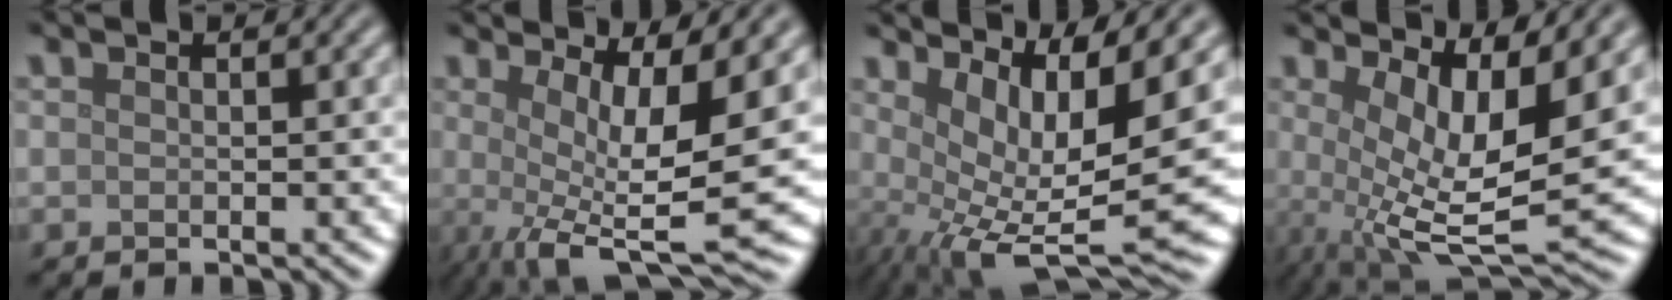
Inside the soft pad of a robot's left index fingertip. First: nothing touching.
{"total": 9.3, "force": [-0.2, 2.4, 9.0], "torque": [-0.145, -0.013, -0.003]}
{"total": 10.1, "force": [0.7, 2.5, 9.8], "torque": [-0.160, -0.004, 0.025]}
{"total": 9.4, "force": [1.5, 3.1, 8.8], "torque": [-0.155, -0.012, 0.031]}